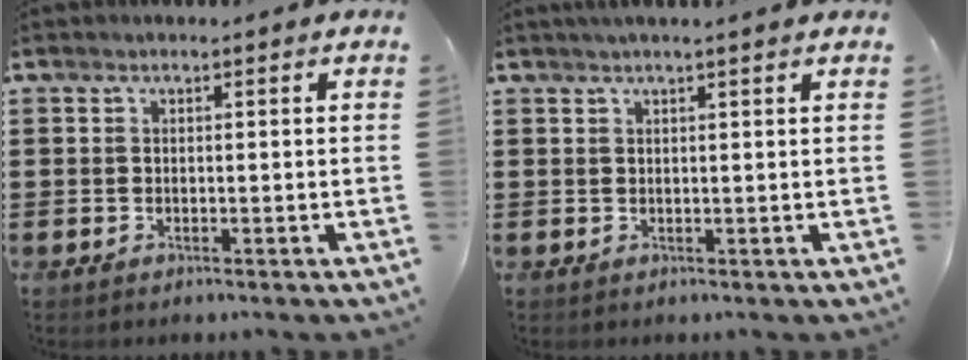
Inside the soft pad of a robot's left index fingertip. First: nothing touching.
{"total": 1.6, "force": [1.3, -0.2, 0.9], "torque": [-0.018, 0.000, 0.025]}